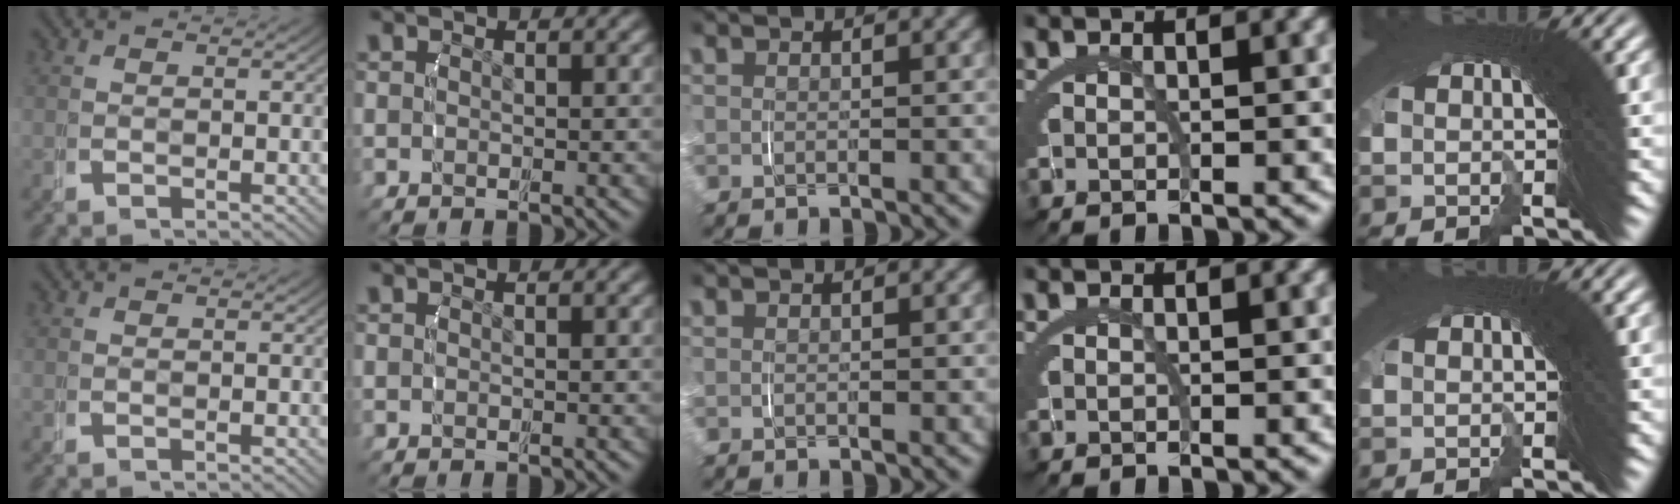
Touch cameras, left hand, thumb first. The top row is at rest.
{}